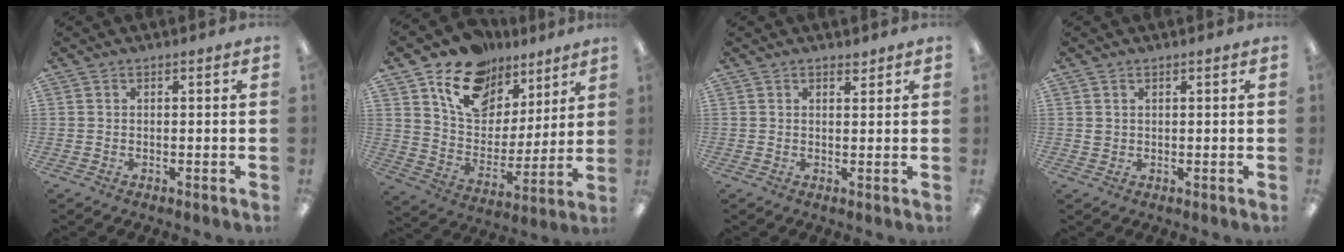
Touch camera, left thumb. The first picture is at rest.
{"total": 15.7, "force": [10.5, 10.1, 5.8], "torque": [-0.106, -0.060, 0.195]}
{"total": 1.8, "force": [1.6, 0.7, 0.5], "torque": [0.005, -0.010, 0.027]}
{"total": 1.2, "force": [0.7, 1.0, 0.3], "torque": [-0.008, 0.002, 0.013]}